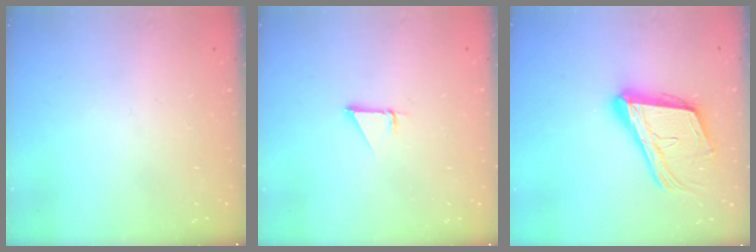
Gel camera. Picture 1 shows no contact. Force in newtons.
{"total": 0.9, "press": 0.9, "slide": 0.1}
{"total": 19.3, "press": 18.8, "slide": 4.6}